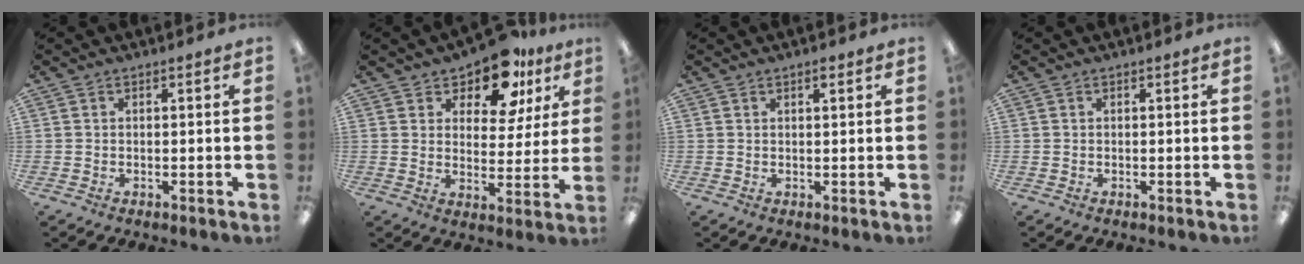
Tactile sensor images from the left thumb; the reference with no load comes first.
{"total": 12.2, "force": [9.3, 5.5, 5.6], "torque": [-0.101, -0.050, 0.167]}
{"total": 1.2, "force": [1.0, 0.4, 0.5], "torque": [-0.003, -0.004, 0.017]}
{"total": 0.0}